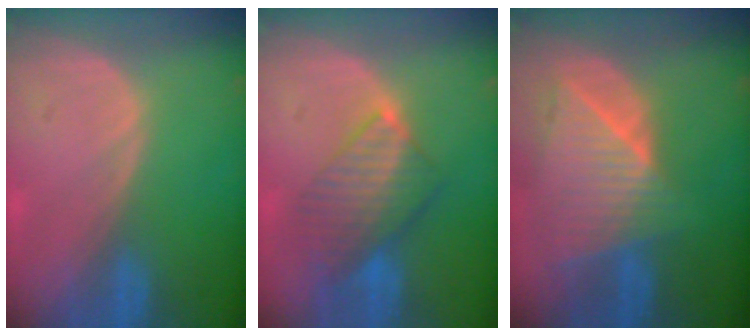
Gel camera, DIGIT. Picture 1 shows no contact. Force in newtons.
{"total": 8.0, "press": 7.1, "slide": 3.7}
{"total": 9.1, "press": 8.1, "slide": 4.0}